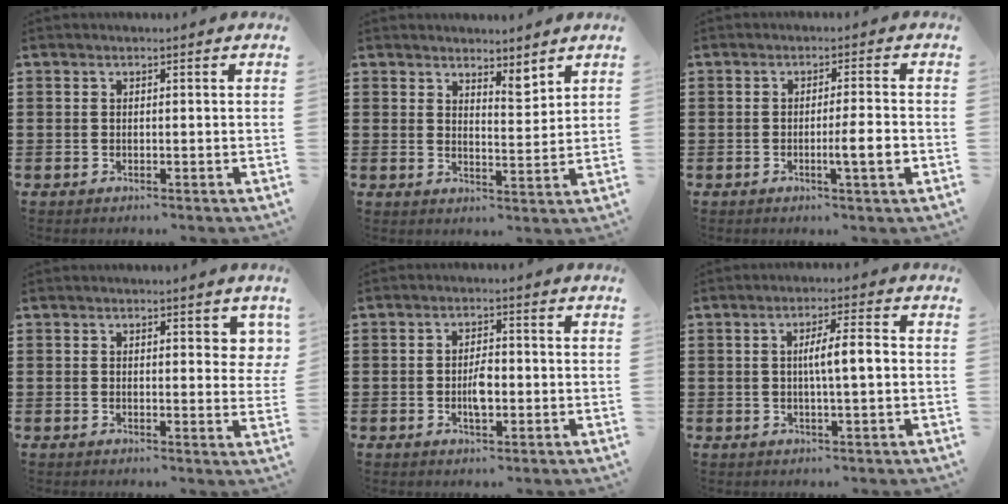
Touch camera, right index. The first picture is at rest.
{"total": 3.7, "force": [3.5, 0.8, 0.8], "torque": [-0.008, -0.013, 0.062]}
{"total": 5.2, "force": [-1.6, 0.2, 4.9], "torque": [-0.080, -0.010, -0.025]}
{"total": 2.3, "force": [1.1, 1.1, 1.8], "torque": [-0.014, -0.002, 0.013]}
{"total": 3.7, "force": [-0.9, 1.4, 3.4], "torque": [-0.061, 0.003, -0.015]}
{"total": 4.8, "force": [-0.1, 0.6, 4.8], "torque": [-0.084, 0.001, -0.006]}